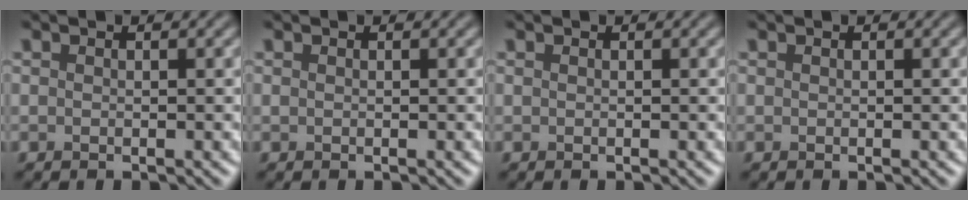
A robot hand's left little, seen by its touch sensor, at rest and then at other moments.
{"total": 0.0}
{"total": 0.0}
{"total": 0.0}